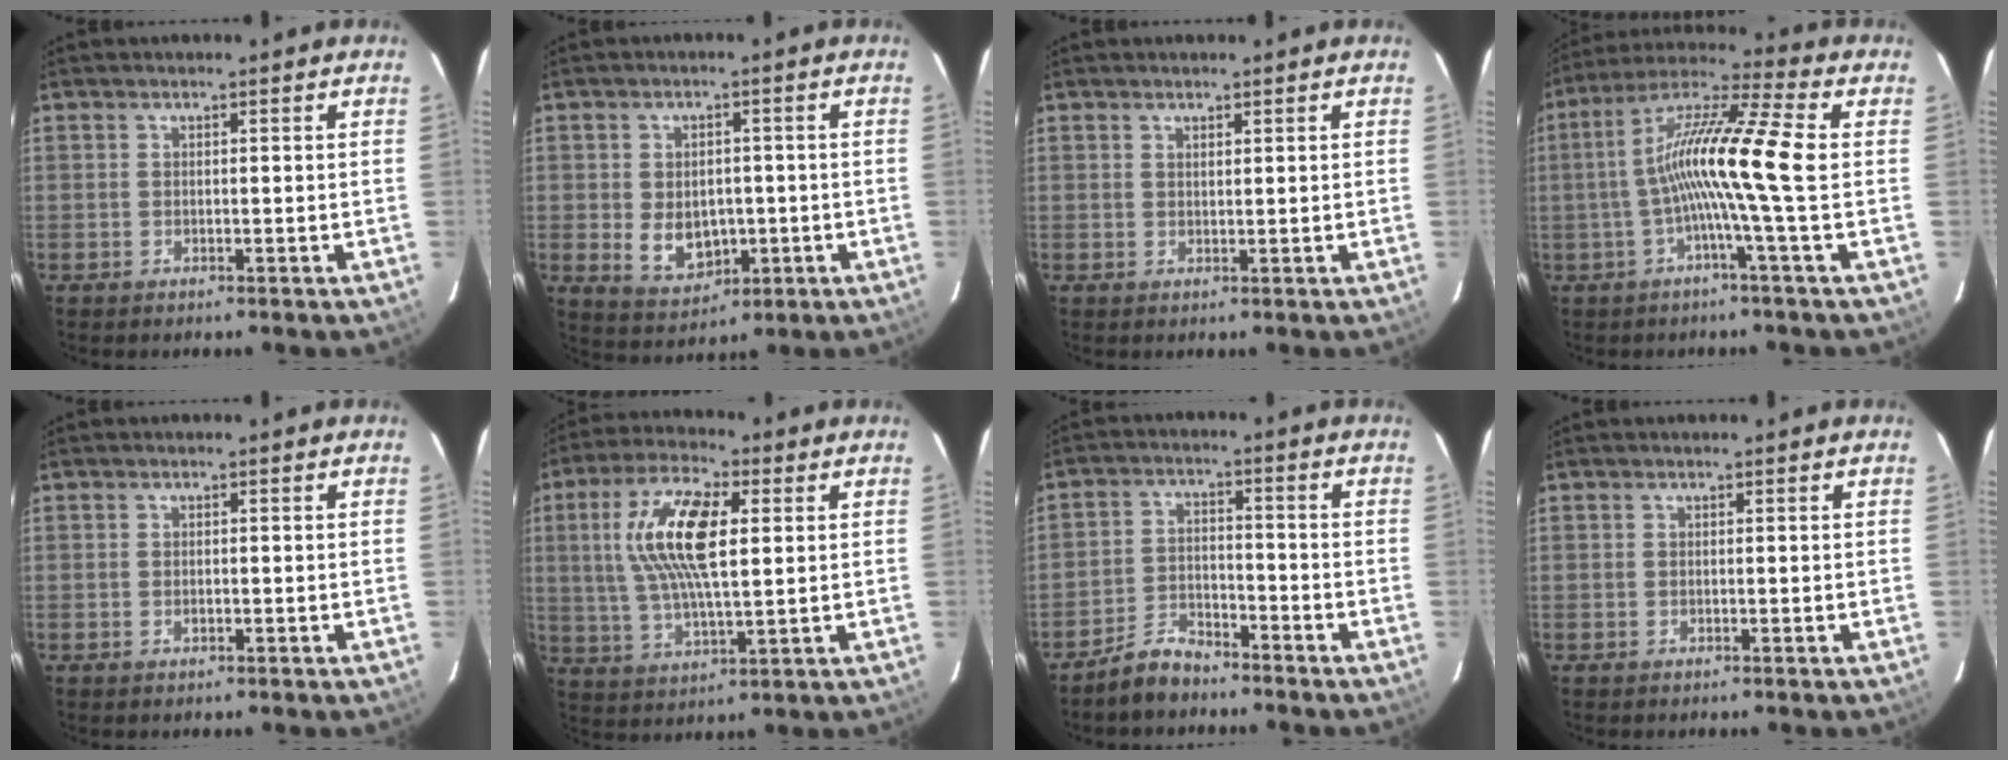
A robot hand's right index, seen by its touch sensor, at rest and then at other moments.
{"total": 8.0, "force": [-1.4, 5.8, 5.3], "torque": [-0.107, -0.010, -0.002]}
{"total": 0.9, "force": [0.8, 0.2, 0.4], "torque": [-0.007, 0.001, 0.014]}
{"total": 13.4, "force": [-1.1, -1.0, 13.3], "torque": [-0.254, 0.018, -0.028]}
{"total": 0.9, "force": [-0.3, 0.6, 0.5], "torque": [-0.009, 0.000, -0.003]}
{"total": 15.0, "force": [3.4, 5.6, 13.6], "torque": [-0.263, 0.015, 0.063]}
{"total": 5.7, "force": [-4.9, 2.4, 1.6], "torque": [-0.045, 0.015, -0.088]}
{"total": 0.0}